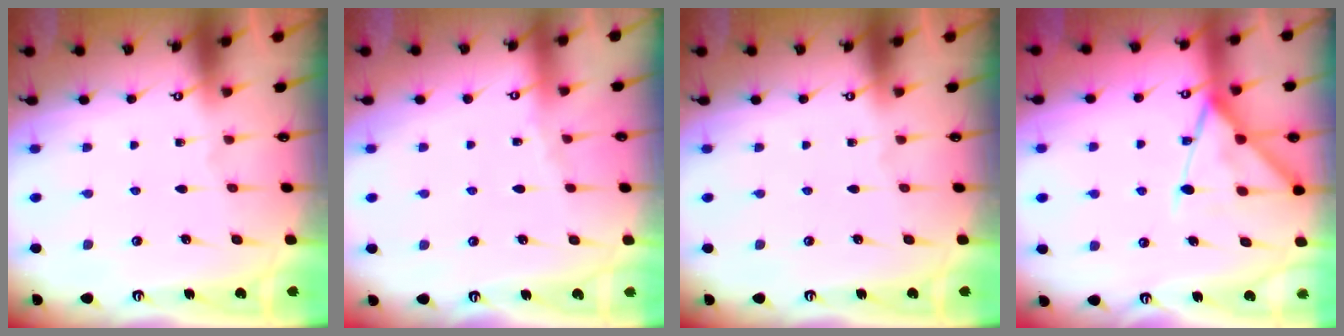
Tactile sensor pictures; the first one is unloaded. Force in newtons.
{"total": 2.2, "press": 2.2, "slide": 0.3}
{"total": 0.0}
{"total": 13.9, "press": 13.9, "slide": 1.2}